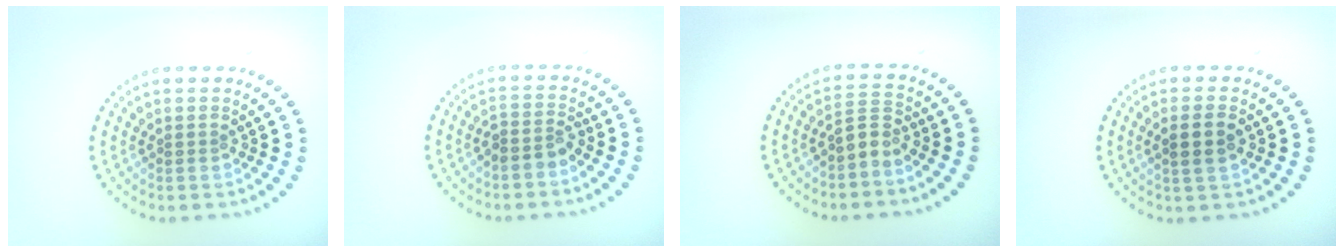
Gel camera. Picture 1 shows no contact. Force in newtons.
{"total": 2.0, "press": 1.6, "slide": 1.1}
{"total": 1.9, "press": 1.4, "slide": 1.4}
{"total": 2.3, "press": 2.2, "slide": 0.6}